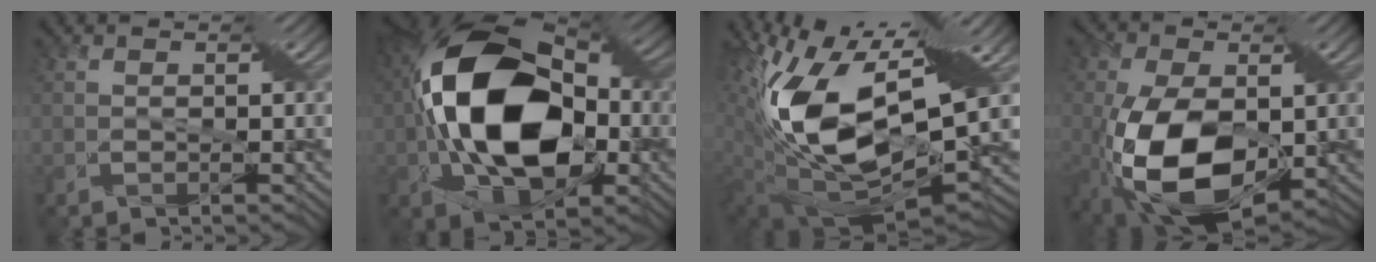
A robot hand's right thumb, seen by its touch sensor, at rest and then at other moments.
{"total": 17.8, "force": [-0.5, 10.8, 14.1], "torque": [-0.296, -0.001, -0.015]}
{"total": 15.3, "force": [3.5, 7.1, 13.1], "torque": [-0.284, -0.010, 0.068]}
{"total": 14.8, "force": [-3.0, 8.4, 11.8], "torque": [-0.239, -0.033, -0.049]}